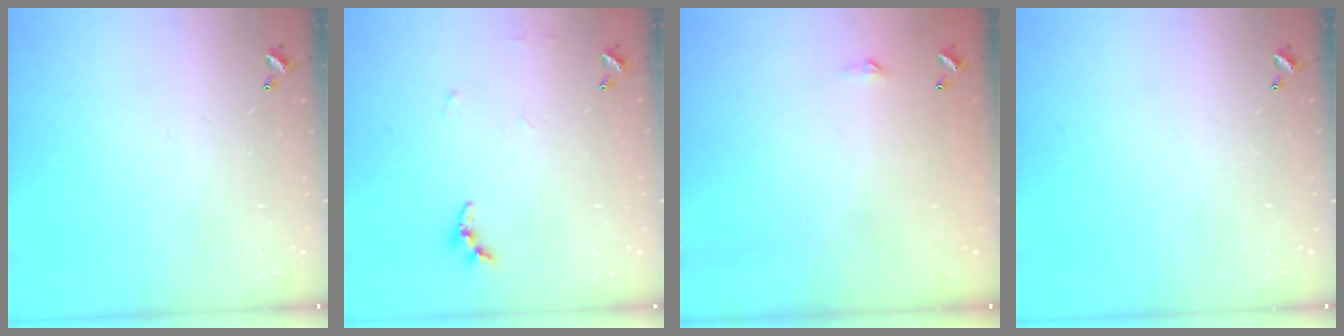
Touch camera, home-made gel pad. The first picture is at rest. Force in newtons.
{"total": 5.2, "press": 5.2, "slide": 0.5}
{"total": 2.3, "press": 2.3, "slide": 0.4}
{"total": 0.0}